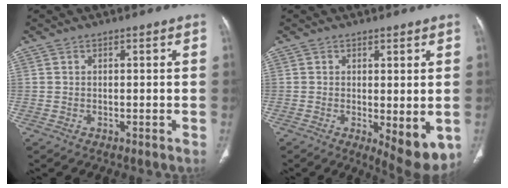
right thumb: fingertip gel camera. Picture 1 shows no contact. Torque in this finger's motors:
{"motor_torque": [-0.40, 0.79, 0.01, -0.08, 0.02]}